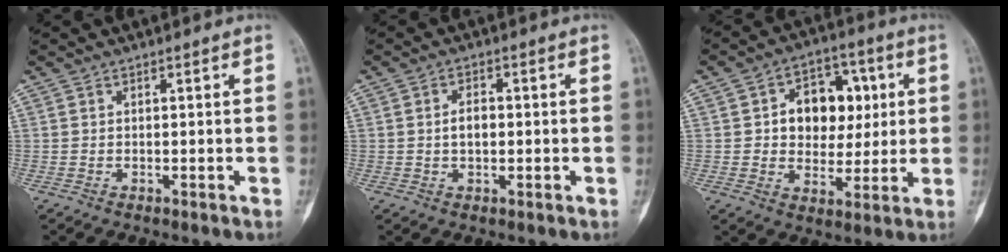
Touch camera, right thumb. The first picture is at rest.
{"total": 3.2, "force": [0.0, 1.9, 2.6], "torque": [-0.039, 0.005, -0.003]}
{"total": 13.1, "force": [2.2, 9.7, 8.6], "torque": [-0.073, 0.009, 0.036]}